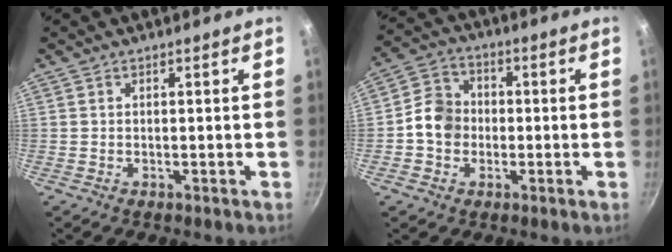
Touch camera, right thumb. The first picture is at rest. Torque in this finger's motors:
{"motor_torque": [0.92, 1.17, 0.70, -0.34, 0.06]}